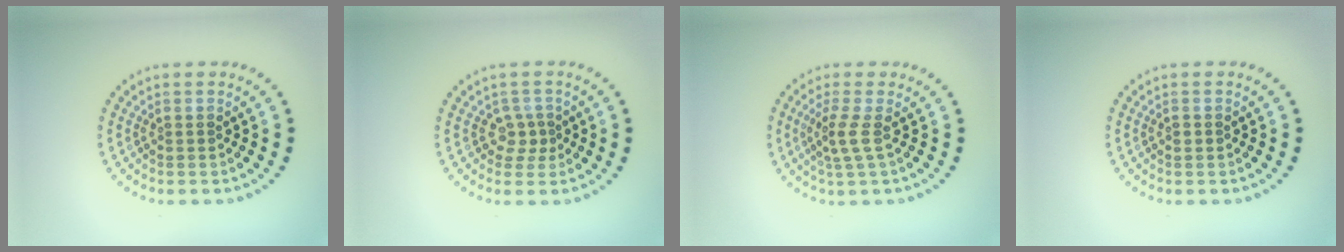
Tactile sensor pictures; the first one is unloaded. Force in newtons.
{"total": 1.7, "press": 1.3, "slide": 1.2}
{"total": 2.0, "press": 1.5, "slide": 1.4}
{"total": 0.8, "press": 0.8, "slide": 0.2}